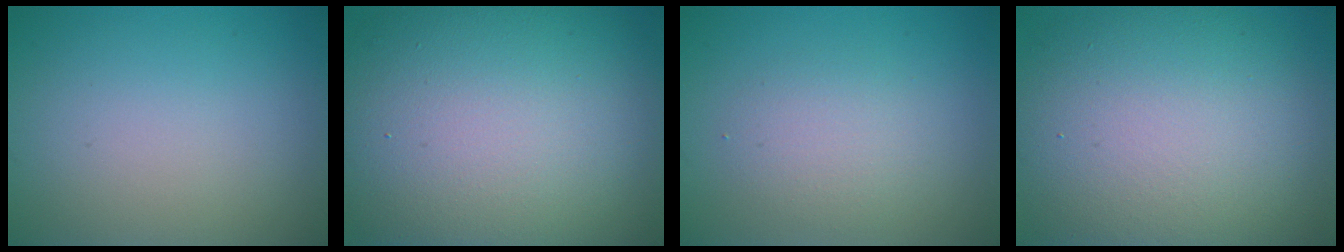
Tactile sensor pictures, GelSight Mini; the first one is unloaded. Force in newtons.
{"total": 17.4, "press": 17.3, "slide": 1.0}
{"total": 2.3, "press": 2.3, "slide": 0.2}
{"total": 13.9, "press": 13.8, "slide": 0.9}